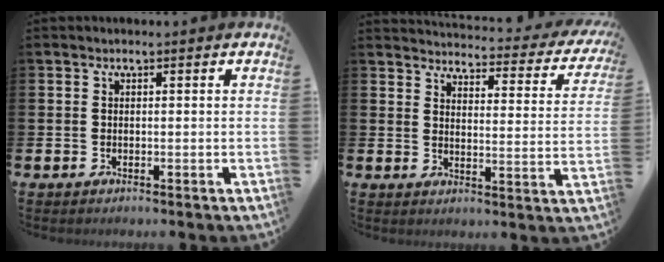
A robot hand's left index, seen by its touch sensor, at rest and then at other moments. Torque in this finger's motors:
{"motor_torque": [0.58, -0.92, 0.09, 0.00]}